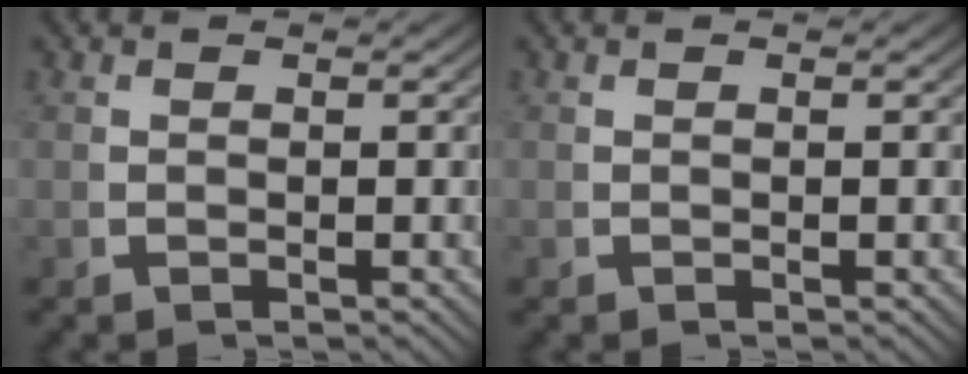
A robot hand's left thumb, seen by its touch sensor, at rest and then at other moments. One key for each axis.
{"total": 0.0}